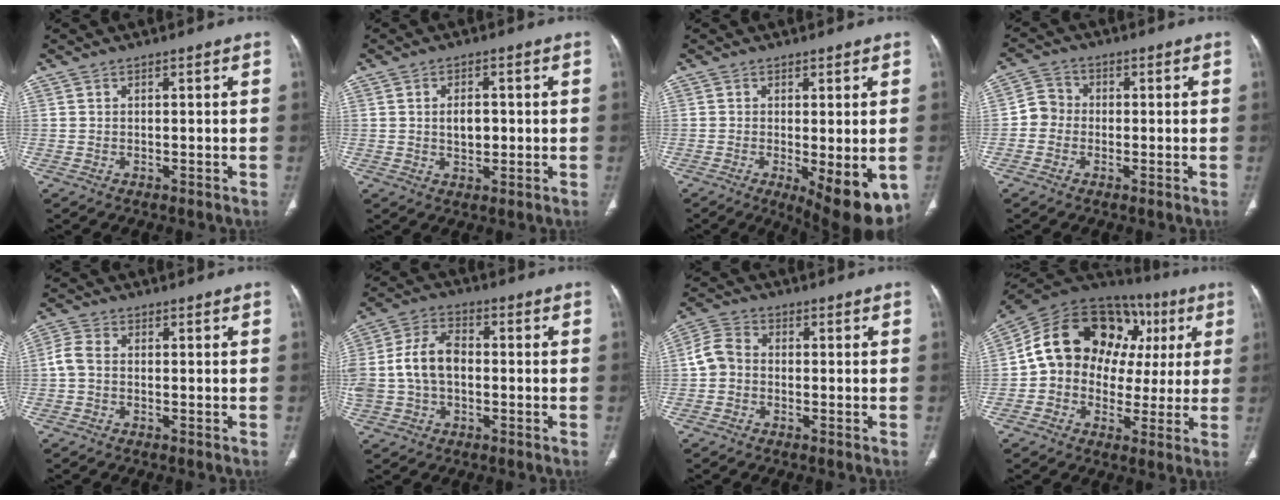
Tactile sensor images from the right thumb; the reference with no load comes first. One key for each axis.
{"total": 4.1, "fx": 0.2, "fy": 2.5, "fz": 3.2, "tx": -0.047, "ty": 0.000, "tz": 0.004}
{"total": 11.2, "fx": -3.7, "fy": 3.9, "fz": 9.9, "tx": -0.127, "ty": -0.022, "tz": -0.044}
{"total": 4.2, "fx": -0.9, "fy": 3.8, "fz": 1.5, "tx": -0.007, "ty": 0.012, "tz": -0.031}
{"total": 3.3, "fx": -0.5, "fy": 2.2, "fz": 2.4, "tx": -0.060, "ty": 0.008, "tz": -0.019}
{"total": 10.7, "fx": -0.7, "fy": 7.2, "fz": 7.9, "tx": -0.156, "ty": 0.033, "tz": -0.020}
{"total": 5.1, "fx": -0.9, "fy": 4.1, "fz": 2.9, "tx": -0.048, "ty": 0.014, "tz": -0.030}
{"total": 21.7, "fx": 4.3, "fy": 16.3, "fz": 13.6, "tx": -0.173, "ty": 0.048, "tz": 0.064}